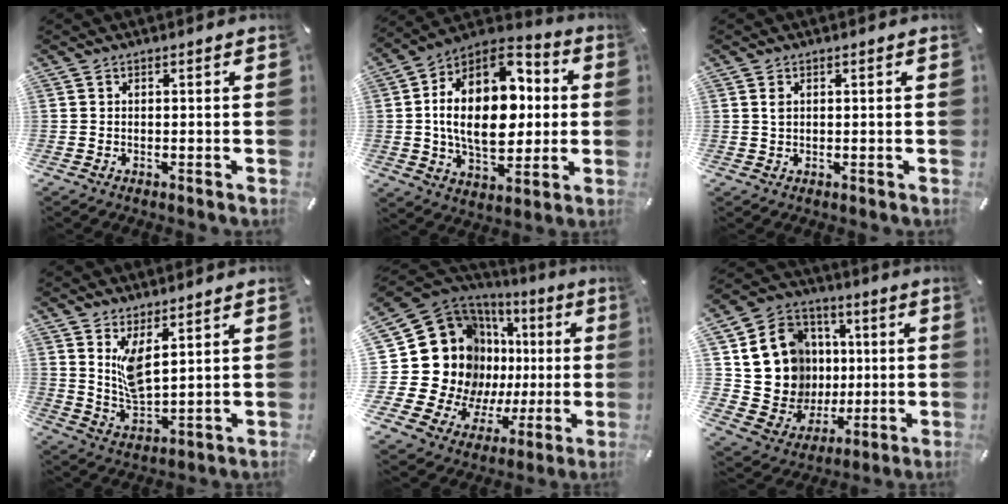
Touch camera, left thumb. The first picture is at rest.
{"total": 22.3, "force": [2.6, 14.4, 16.8], "torque": [-0.301, -0.009, 0.040]}
{"total": 1.2, "force": [0.5, 0.7, 0.8], "torque": [-0.018, 0.002, 0.008]}
{"total": 7.8, "force": [4.5, 3.4, 5.4], "torque": [-0.116, -0.024, 0.084]}
{"total": 27.7, "force": [4.1, 20.9, 17.7], "torque": [-0.328, -0.080, 0.133]}
{"total": 15.7, "force": [3.0, 14.7, 4.8], "torque": [-0.098, -0.015, 0.083]}